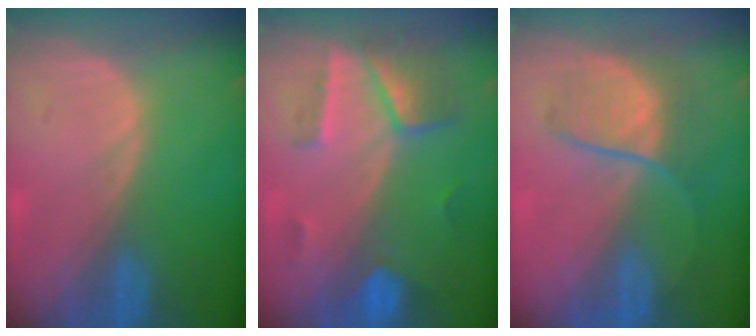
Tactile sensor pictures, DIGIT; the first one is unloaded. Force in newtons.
{"total": 7.3, "press": 6.4, "slide": 3.5}
{"total": 6.6, "press": 6.5, "slide": 1.3}